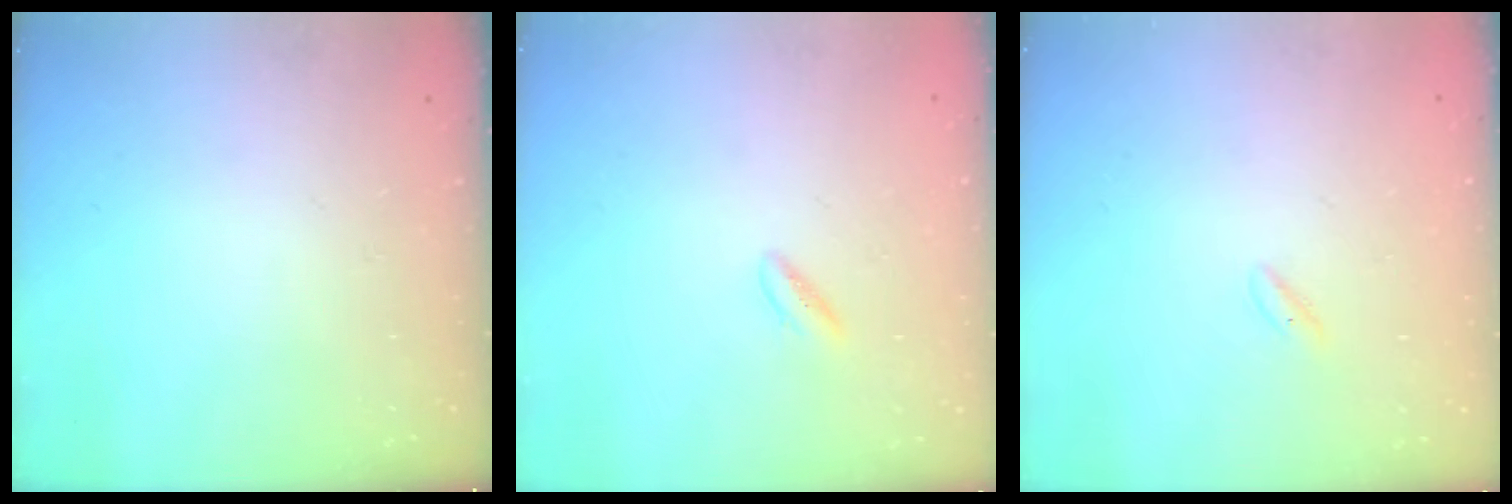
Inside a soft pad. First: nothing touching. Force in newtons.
{"total": 1.7, "press": 1.4, "slide": 0.9}
{"total": 1.2, "press": 0.9, "slide": 0.8}